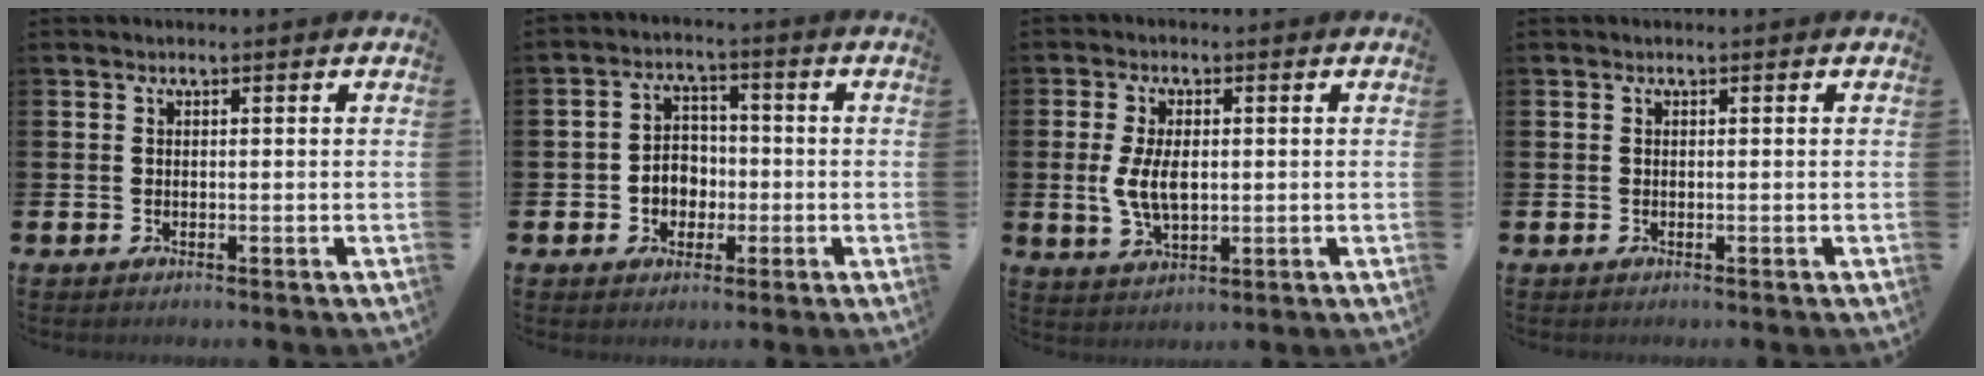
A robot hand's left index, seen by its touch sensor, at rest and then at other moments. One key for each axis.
{"total": 4.0, "fx": -0.8, "fy": 3.6, "fz": 1.4, "tx": -0.024, "ty": 0.001, "tz": -0.024}
{"total": 5.7, "fx": 0.3, "fy": 3.1, "fz": 4.8, "tx": -0.084, "ty": 0.002, "tz": 0.000}
{"total": 0.0}